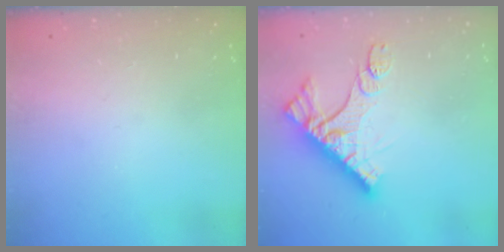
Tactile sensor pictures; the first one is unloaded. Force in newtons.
{"total": 11.4, "press": 11.4, "slide": 0.3}